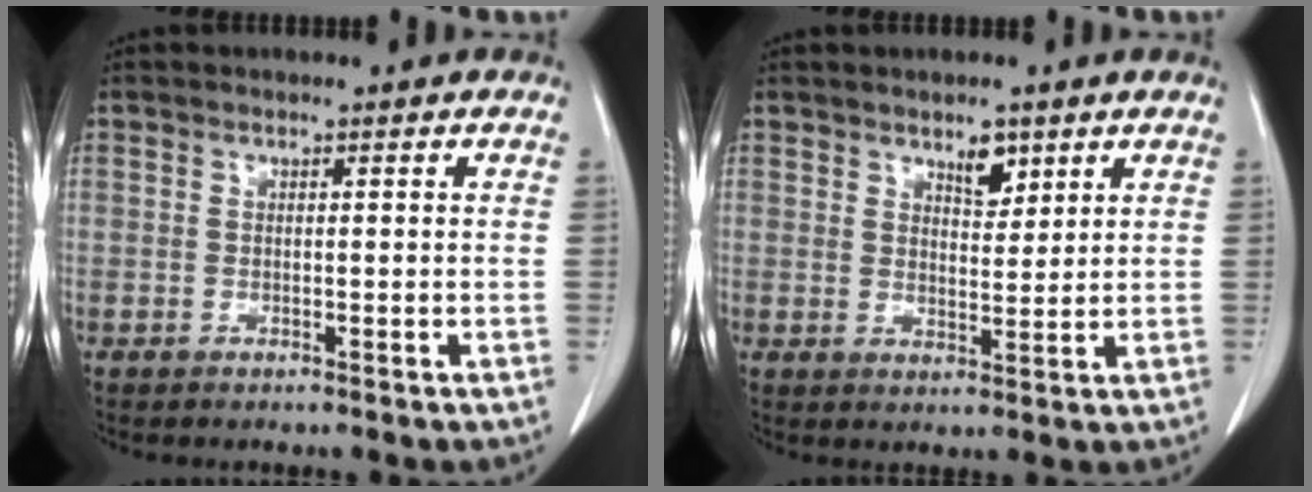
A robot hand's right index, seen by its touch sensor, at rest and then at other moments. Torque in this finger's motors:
{"motor_torque": [0.03, 0.14, 0.05, 0.00]}